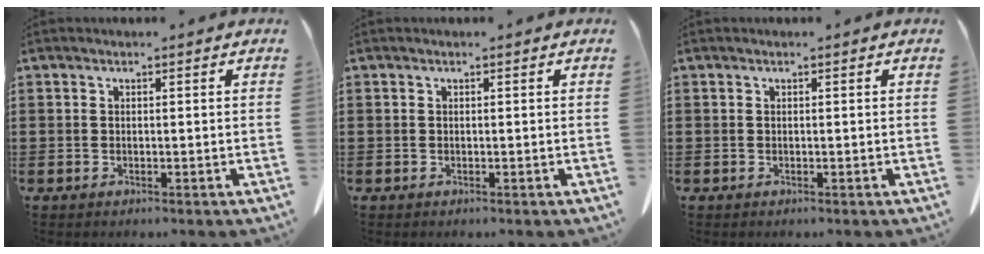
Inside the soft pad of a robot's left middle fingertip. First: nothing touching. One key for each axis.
{"total": 0.0}
{"total": 0.0}